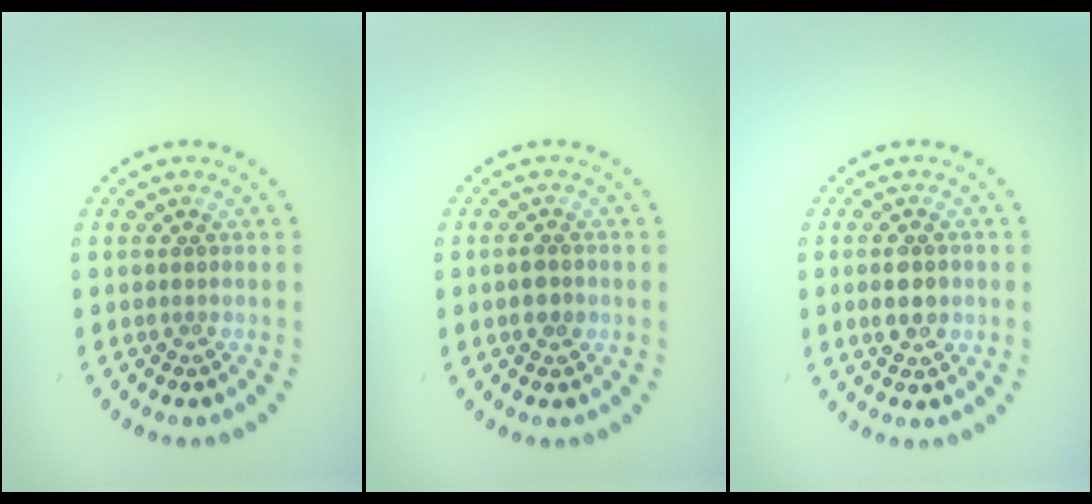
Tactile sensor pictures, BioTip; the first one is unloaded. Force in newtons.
{"total": 1.6, "press": 1.6, "slide": 0.2}
{"total": 2.4, "press": 2.3, "slide": 0.2}